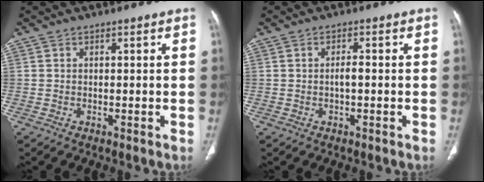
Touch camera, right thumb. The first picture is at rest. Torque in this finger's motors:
{"motor_torque": [0.49, 1.02, 0.75, -0.32, 0.00]}